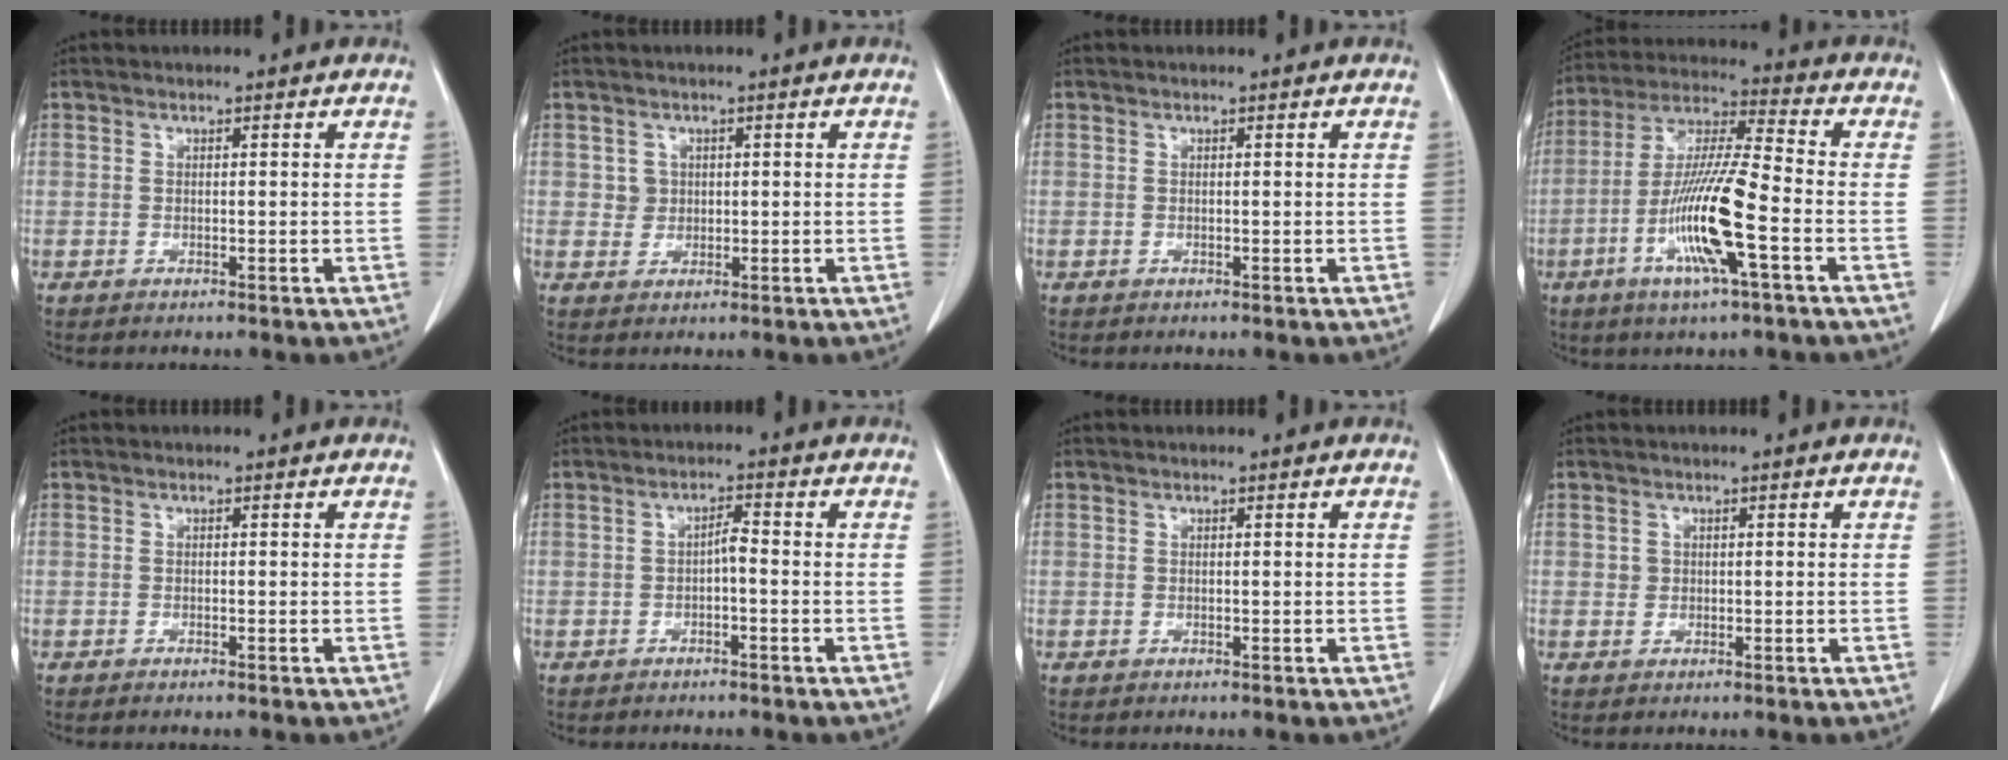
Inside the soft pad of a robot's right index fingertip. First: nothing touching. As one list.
[{"total": 2.0, "force": [0.6, 1.9, 0.2], "torque": [0.003, 0.003, 0.011]}, {"total": 0.0}, {"total": 14.2, "force": [-4.5, 0.6, 13.4], "torque": [-0.270, -0.006, -0.088]}, {"total": 0.8, "force": [-0.7, 0.0, 0.4], "torque": [-0.010, -0.001, -0.008]}, {"total": 2.0, "force": [-0.6, 0.4, 1.8], "torque": [-0.031, 0.004, -0.010]}, {"total": 0.0}, {"total": 1.0, "force": [0.2, 0.9, 0.1], "torque": [0.001, 0.004, 0.007]}]